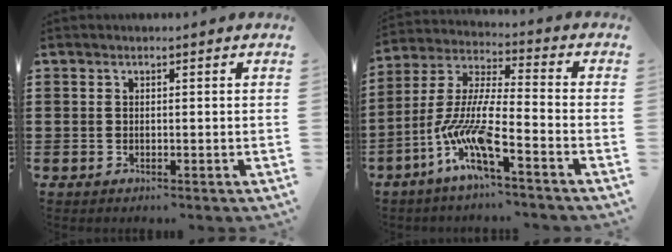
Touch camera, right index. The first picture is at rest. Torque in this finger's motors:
{"motor_torque": [2.14, 0.00, 1.05, 0.21]}